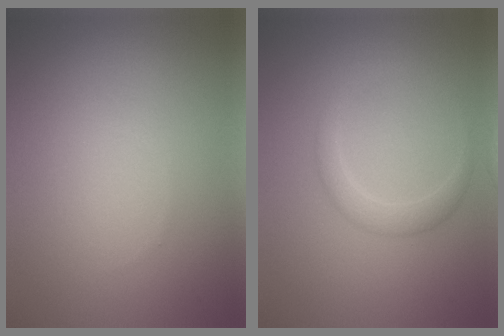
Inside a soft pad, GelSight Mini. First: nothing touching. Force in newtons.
{"total": 1.9, "press": 1.9, "slide": 0.1}